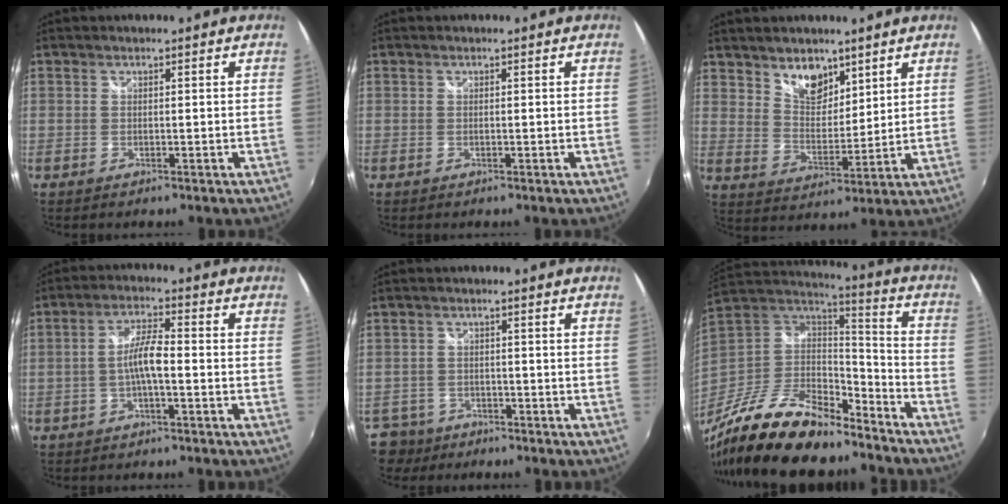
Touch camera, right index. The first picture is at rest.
{"total": 0.0}
{"total": 8.3, "force": [5.9, 4.6, 3.4], "torque": [-0.044, 0.003, 0.110]}
{"total": 5.3, "force": [-1.6, 0.9, 4.9], "torque": [-0.098, 0.010, -0.028]}
{"total": 5.2, "force": [-3.5, 3.8, 0.2], "torque": [-0.022, 0.013, -0.066]}
{"total": 26.7, "force": [-19.9, 8.9, 15.4], "torque": [-0.309, -0.033, -0.339]}